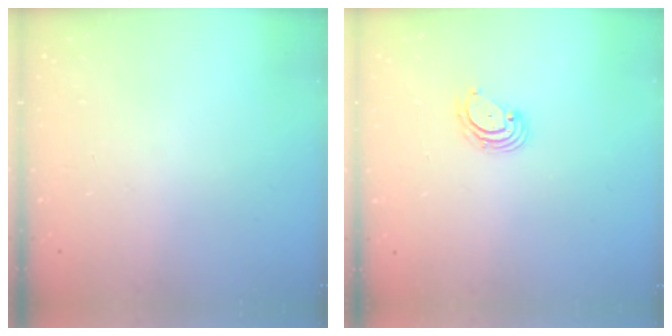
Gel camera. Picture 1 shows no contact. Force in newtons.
{"total": 4.0, "press": 3.9, "slide": 0.4}